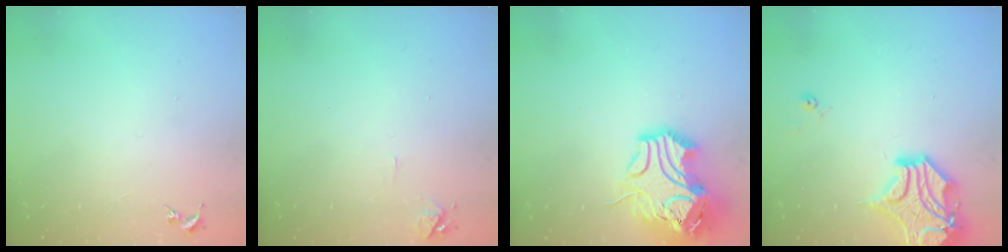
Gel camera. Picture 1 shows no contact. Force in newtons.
{"total": 6.3, "press": 6.3, "slide": 0.7}
{"total": 18.6, "press": 18.4, "slide": 2.7}
{"total": 16.9, "press": 16.8, "slide": 2.5}